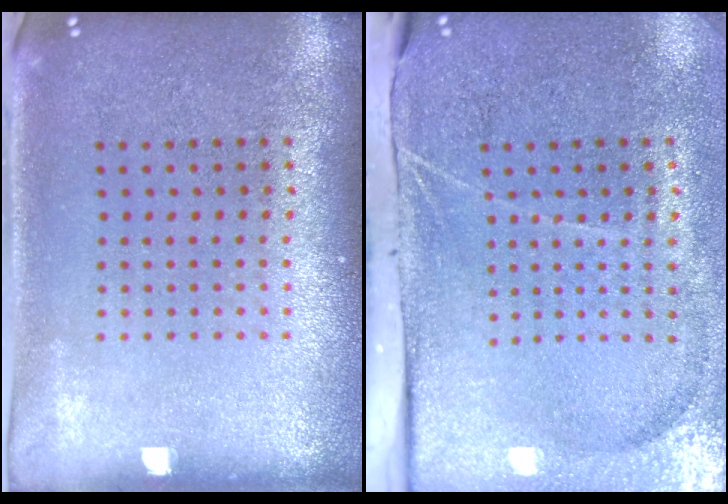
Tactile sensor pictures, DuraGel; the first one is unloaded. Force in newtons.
{"total": 4.3, "press": 3.5, "slide": 2.6}